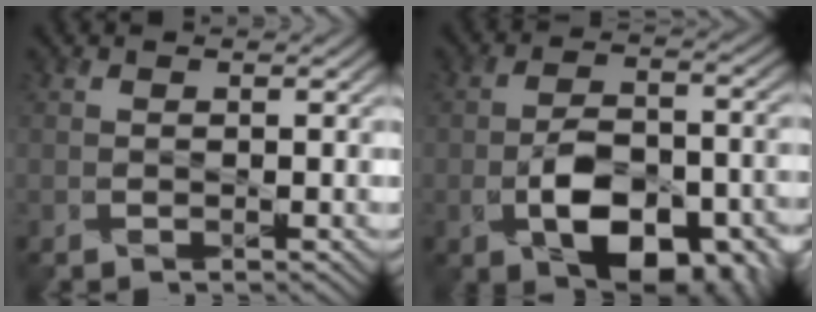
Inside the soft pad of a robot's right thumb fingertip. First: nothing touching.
{"total": 11.3, "force": [-4.6, 6.1, 8.3], "torque": [-0.150, -0.013, -0.072]}